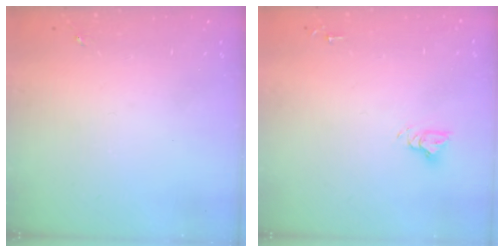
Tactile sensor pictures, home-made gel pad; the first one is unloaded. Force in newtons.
{"total": 4.8, "press": 4.8, "slide": 0.4}